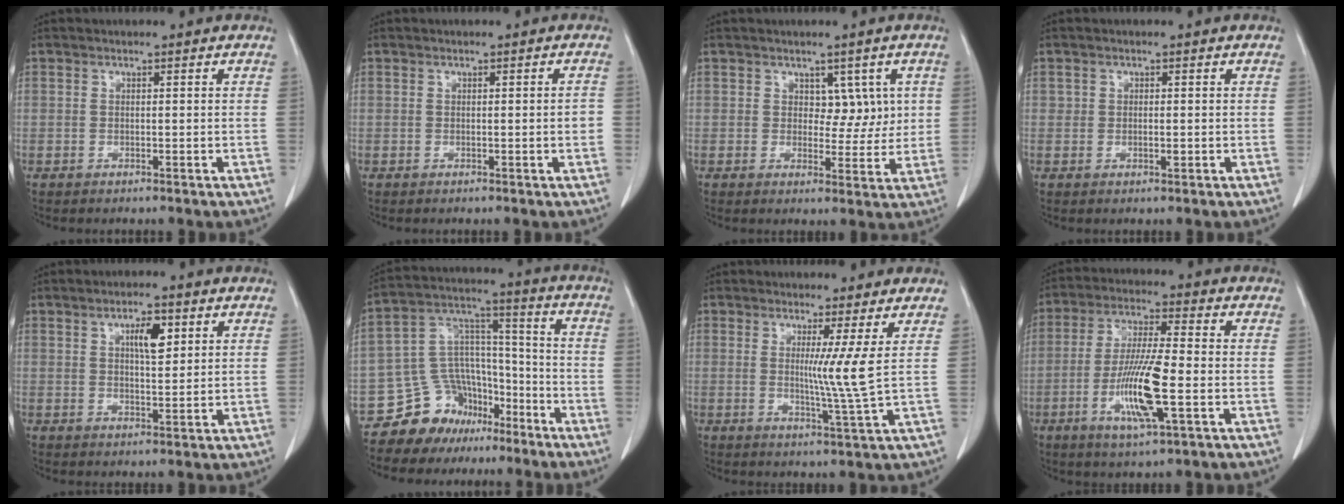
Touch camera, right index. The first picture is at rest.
{"total": 1.4, "force": [-0.2, 0.2, 1.4], "torque": [-0.016, 0.000, -0.001]}
{"total": 4.3, "force": [1.5, 3.0, 2.8], "torque": [-0.021, 0.003, 0.022]}
{"total": 1.1, "force": [-0.1, 0.7, 0.9], "torque": [-0.012, -0.001, -0.001]}
{"total": 4.6, "force": [1.9, 1.4, 3.9], "torque": [-0.066, 0.001, 0.032]}
{"total": 12.8, "force": [-9.2, 8.5, 2.5], "torque": [-0.055, 0.084, -0.150]}
{"total": 5.0, "force": [1.1, -1.9, 4.5], "torque": [-0.081, -0.023, 0.023]}
{"total": 11.0, "force": [-3.0, 1.3, 10.5], "torque": [-0.202, -0.012, -0.057]}